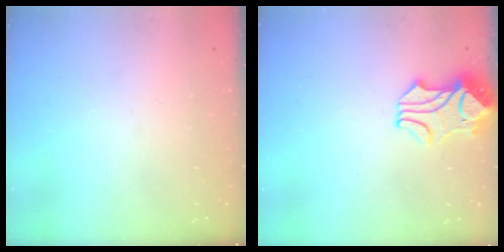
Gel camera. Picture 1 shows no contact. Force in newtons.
{"total": 2.4, "press": 2.1, "slide": 1.1}